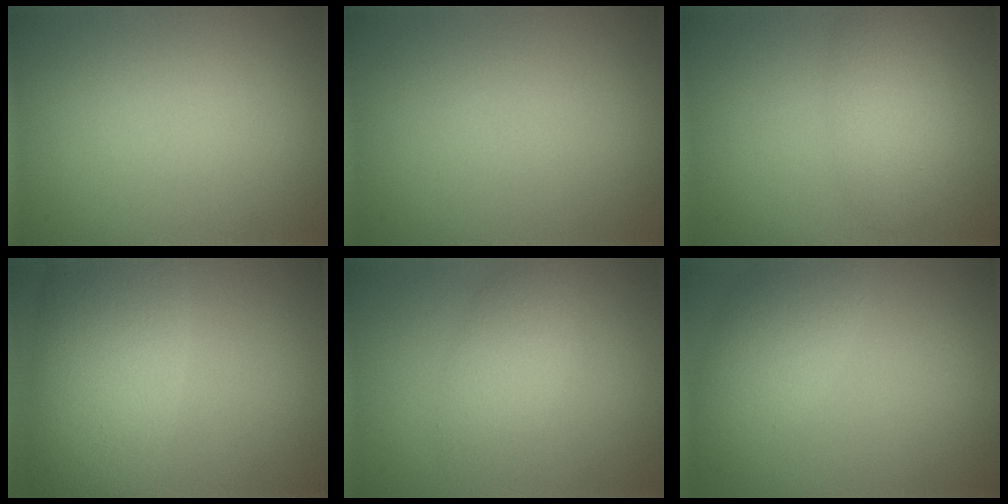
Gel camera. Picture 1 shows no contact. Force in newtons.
{"total": 0.0}
{"total": 3.4, "press": 3.4, "slide": 0.1}
{"total": 8.4, "press": 8.4, "slide": 0.3}
{"total": 2.7, "press": 2.7, "slide": 0.0}
{"total": 4.0, "press": 4.0, "slide": 0.3}